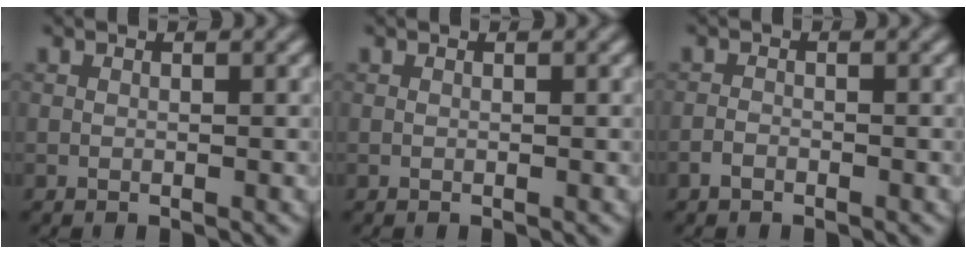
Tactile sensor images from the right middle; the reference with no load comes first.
{"total": 0.0}
{"total": 1.0, "force": [-0.7, 0.5, 0.5], "torque": [-0.007, 0.001, -0.016]}